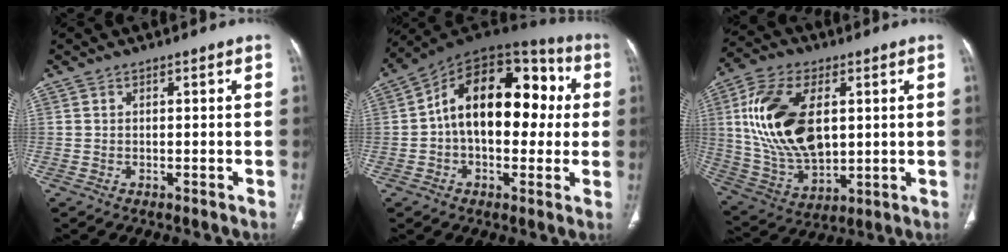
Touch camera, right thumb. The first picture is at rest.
{"total": 20.4, "force": [1.6, 12.3, 16.2], "torque": [-0.212, 0.048, 0.016]}
{"total": 20.1, "force": [3.8, 11.5, 16.1], "torque": [-0.308, -0.010, 0.080]}